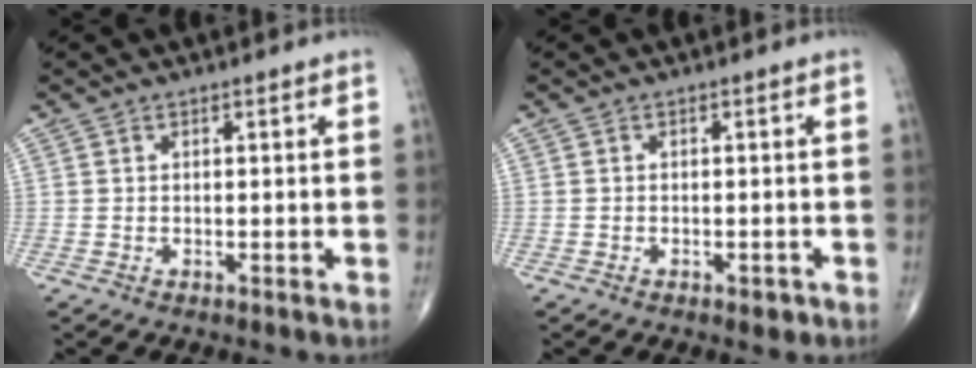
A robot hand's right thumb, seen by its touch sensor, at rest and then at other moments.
{"total": 1.5, "force": [-0.8, 0.8, 1.0], "torque": [-0.011, 0.002, -0.010]}